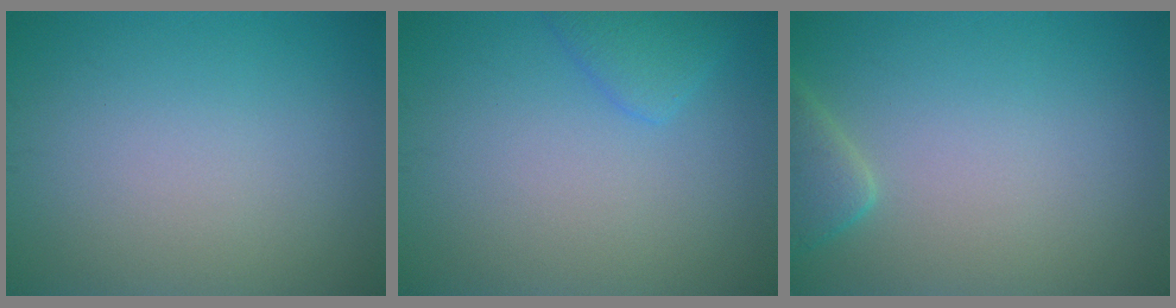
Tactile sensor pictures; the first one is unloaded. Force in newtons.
{"total": 2.0, "press": 1.9, "slide": 0.0}
{"total": 2.4, "press": 2.4, "slide": 0.3}